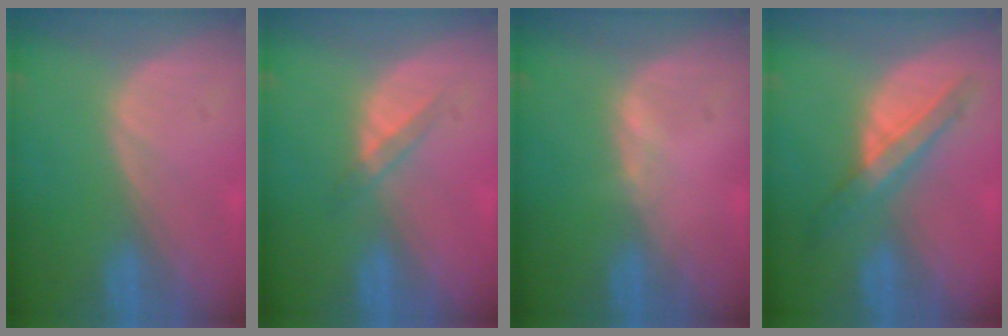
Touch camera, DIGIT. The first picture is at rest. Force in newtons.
{"total": 2.4, "press": 2.2, "slide": 1.1}
{"total": 0.6, "press": 0.5, "slide": 0.3}
{"total": 5.9, "press": 5.9, "slide": 0.4}